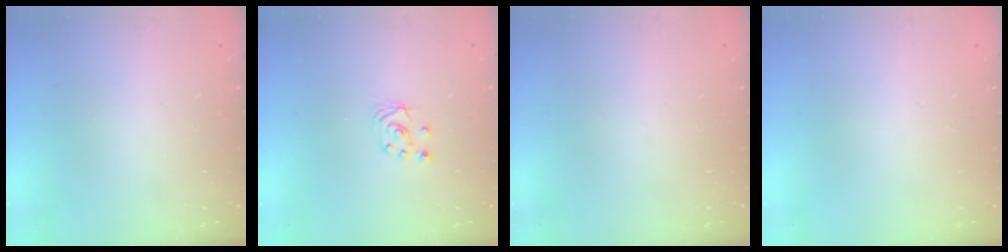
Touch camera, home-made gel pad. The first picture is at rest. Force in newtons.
{"total": 2.7, "press": 2.7, "slide": 0.2}
{"total": 0.0}
{"total": 0.0}